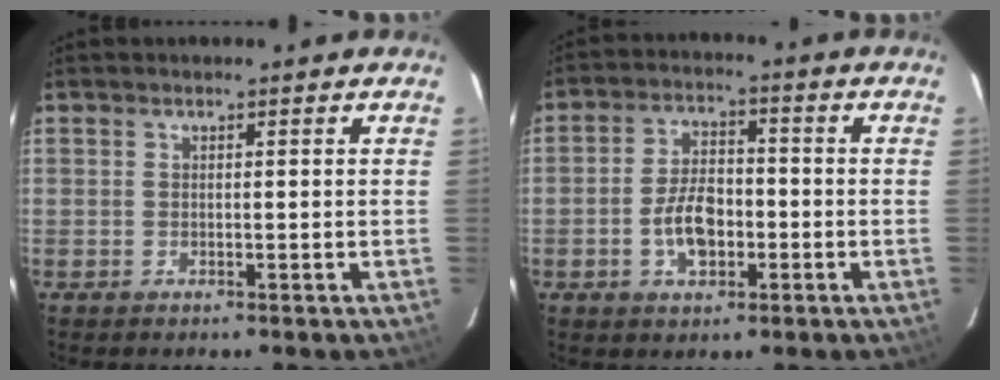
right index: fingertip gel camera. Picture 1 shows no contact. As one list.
[{"total": 7.5, "force": [-2.4, 4.3, 5.7], "torque": [-0.109, 0.014, -0.035]}]